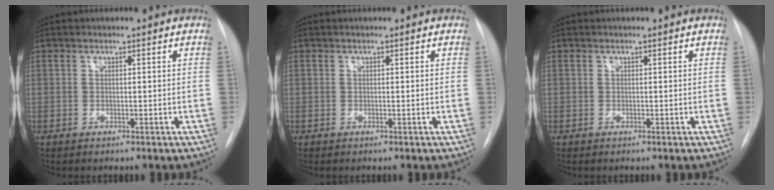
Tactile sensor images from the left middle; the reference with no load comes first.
{"total": 0.0}
{"total": 0.0}